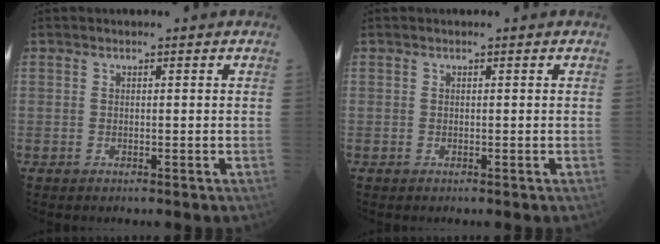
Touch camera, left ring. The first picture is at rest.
{"total": 0.0}